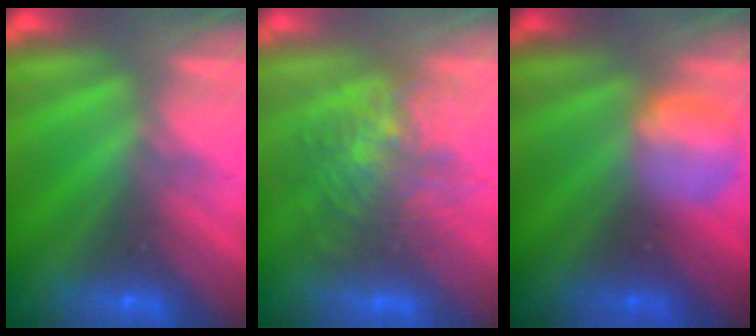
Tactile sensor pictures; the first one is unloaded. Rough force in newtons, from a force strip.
{"total": 3.7}
{"total": 2.4}